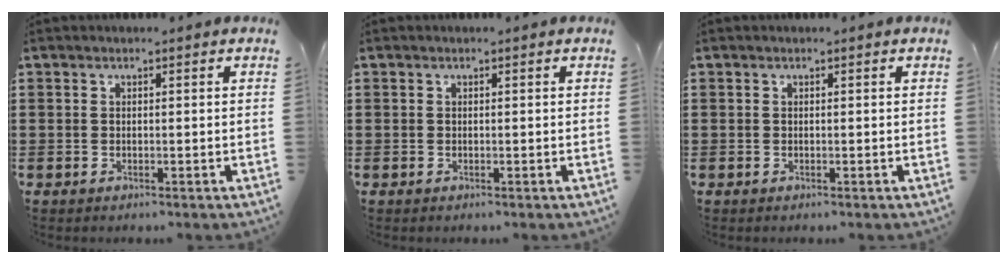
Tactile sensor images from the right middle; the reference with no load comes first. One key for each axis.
{"total": 0.0}
{"total": 0.0}